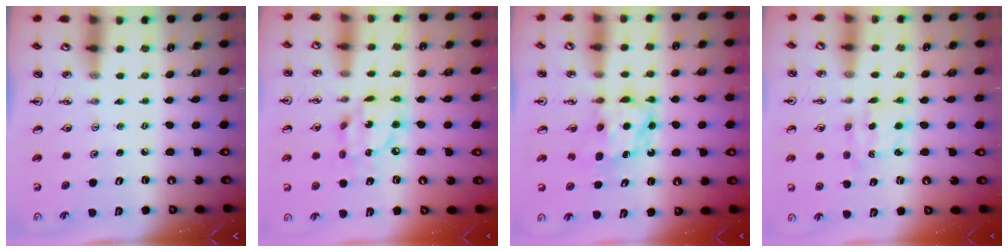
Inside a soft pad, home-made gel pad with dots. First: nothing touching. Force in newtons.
{"total": 13.1, "press": 13.1, "slide": 1.4}
{"total": 7.2, "press": 7.2, "slide": 0.4}
{"total": 2.5, "press": 2.5, "slide": 0.3}